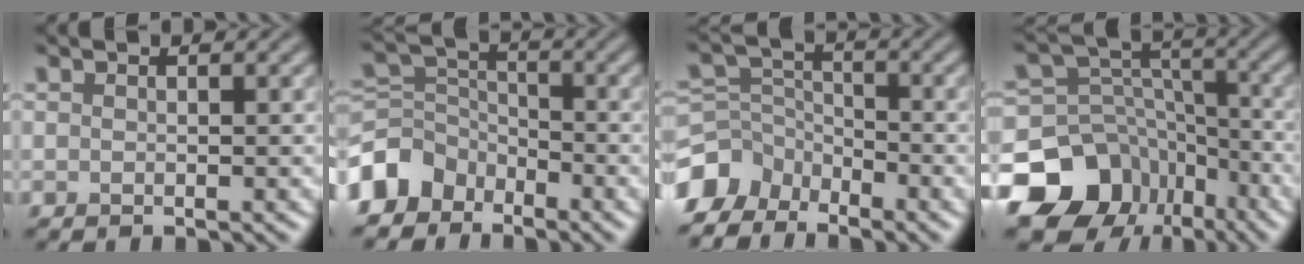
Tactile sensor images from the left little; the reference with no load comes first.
{"total": 5.3, "force": [-3.6, 3.7, 1.3], "torque": [-0.022, 0.003, -0.086]}
{"total": 5.5, "force": [-4.2, 3.2, 1.5], "torque": [-0.030, 0.000, -0.096]}
{"total": 14.4, "force": [-8.9, 10.5, 4.1], "torque": [-0.104, -0.008, -0.146]}